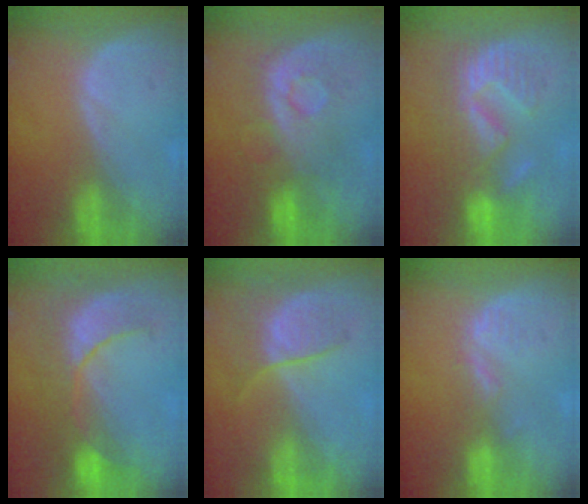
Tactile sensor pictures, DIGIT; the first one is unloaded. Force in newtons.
{"total": 7.9, "press": 7.9, "slide": 0.1}
{"total": 8.6, "press": 8.5, "slide": 1.4}
{"total": 8.1, "press": 8.1, "slide": 0.7}
{"total": 6.6, "press": 6.0, "slide": 2.7}
{"total": 2.0, "press": 2.0, "slide": 0.3}